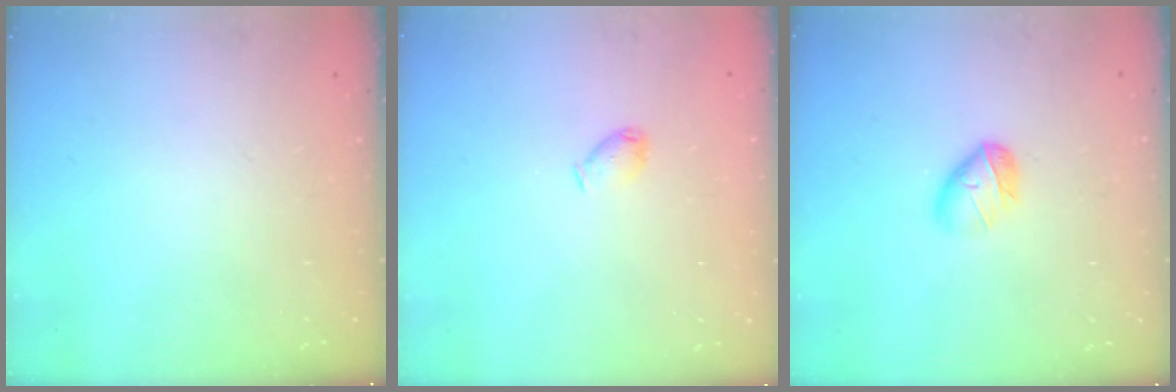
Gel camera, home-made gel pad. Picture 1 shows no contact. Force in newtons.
{"total": 4.0, "press": 3.9, "slide": 0.8}
{"total": 6.2, "press": 6.1, "slide": 0.9}